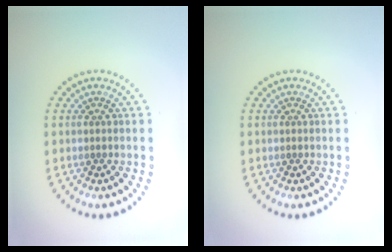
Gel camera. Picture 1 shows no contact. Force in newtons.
{"total": 0.0}